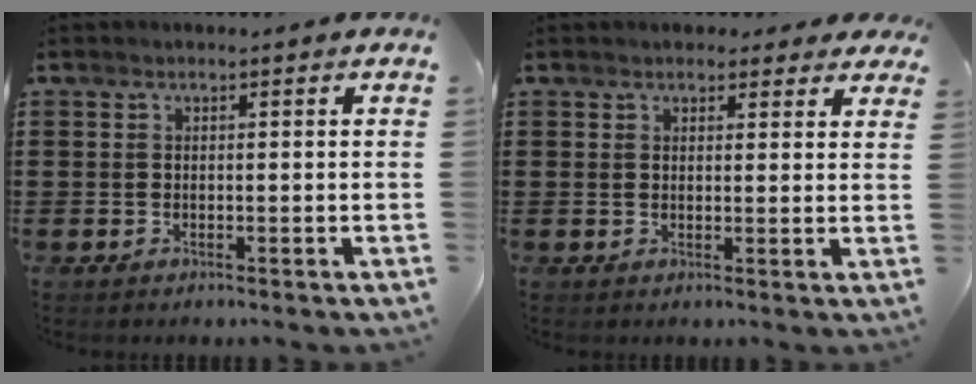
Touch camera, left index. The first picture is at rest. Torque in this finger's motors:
{"motor_torque": [2.14, 0.00, 0.26, 0.03]}